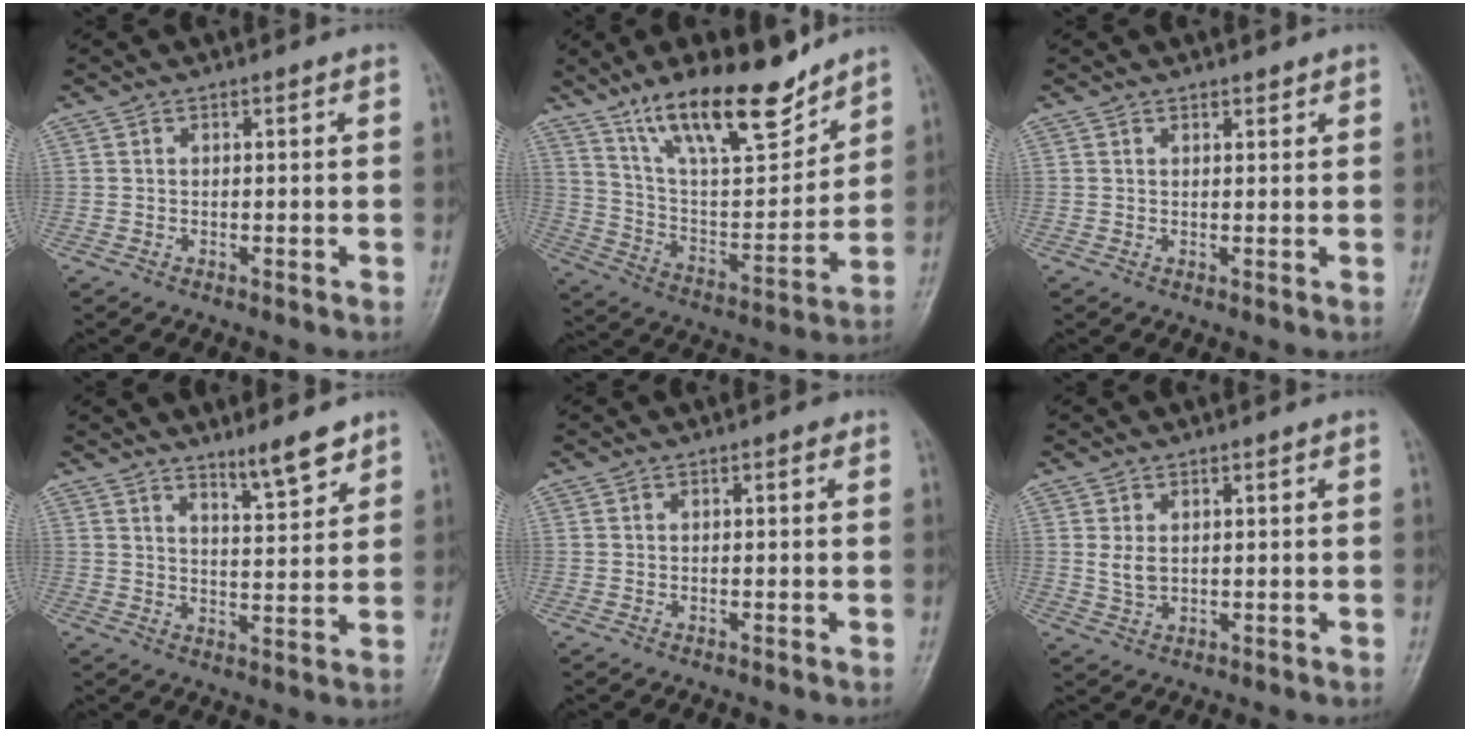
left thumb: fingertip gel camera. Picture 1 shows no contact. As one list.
[{"total": 20.3, "force": [14.6, 6.5, 12.5], "torque": [-0.167, -0.080, 0.257]}, {"total": 1.4, "force": [1.2, 0.6, 0.3], "torque": [0.005, -0.008, 0.015]}, {"total": 6.6, "force": [5.3, 1.1, 3.9], "torque": [-0.049, -0.048, 0.085]}, {"total": 0.5, "force": [0.2, 0.3, 0.3], "torque": [0.000, 0.000, -0.002]}, {"total": 2.9, "force": [0.9, 1.9, 1.9], "torque": [-0.029, -0.008, 0.023]}]